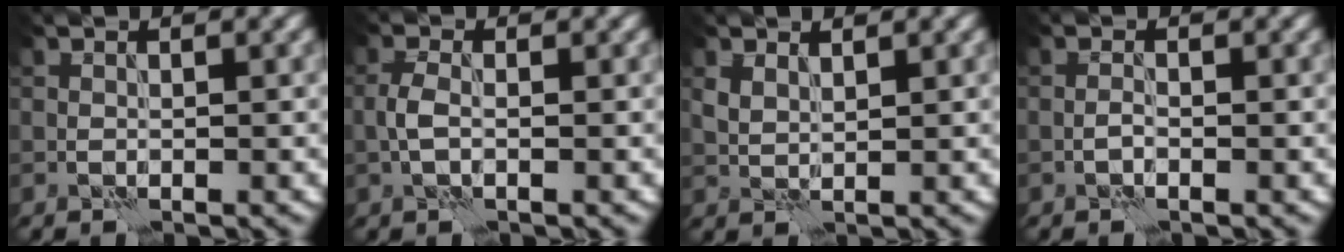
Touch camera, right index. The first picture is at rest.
{"total": 1.9, "force": [-0.7, 0.9, 1.6], "torque": [-0.034, 0.001, -0.018]}
{"total": 1.5, "force": [1.0, 0.7, 0.8], "torque": [-0.021, 0.000, 0.023]}
{"total": 0.9, "force": [-0.6, 0.2, 0.6], "torque": [-0.012, 0.004, -0.015]}